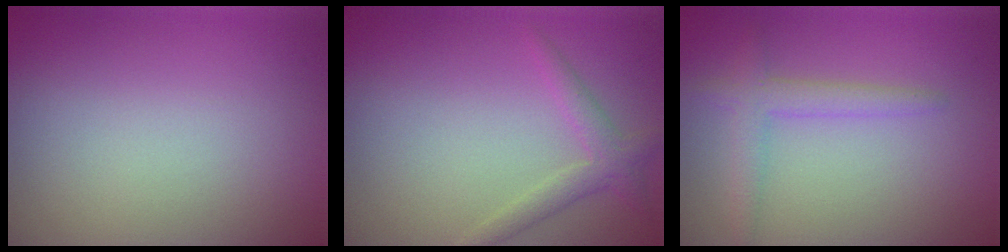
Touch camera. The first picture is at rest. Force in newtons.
{"total": 2.0, "press": 2.0, "slide": 0.1}
{"total": 2.3, "press": 2.3, "slide": 0.2}